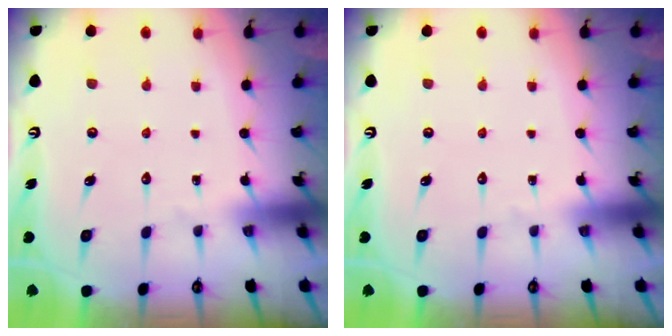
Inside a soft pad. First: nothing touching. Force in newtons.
{"total": 0.0}